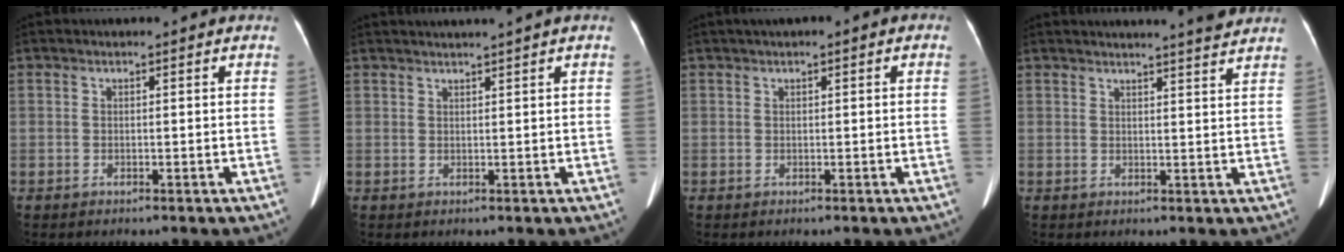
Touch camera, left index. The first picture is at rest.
{"total": 3.5, "force": [2.9, -1.0, 1.7], "torque": [-0.017, 0.017, 0.043]}
{"total": 2.0, "force": [0.8, 0.7, 1.6], "torque": [-0.026, 0.023, 0.013]}
{"total": 7.3, "force": [6.8, -0.7, 2.6], "torque": [-0.039, 0.001, 0.070]}